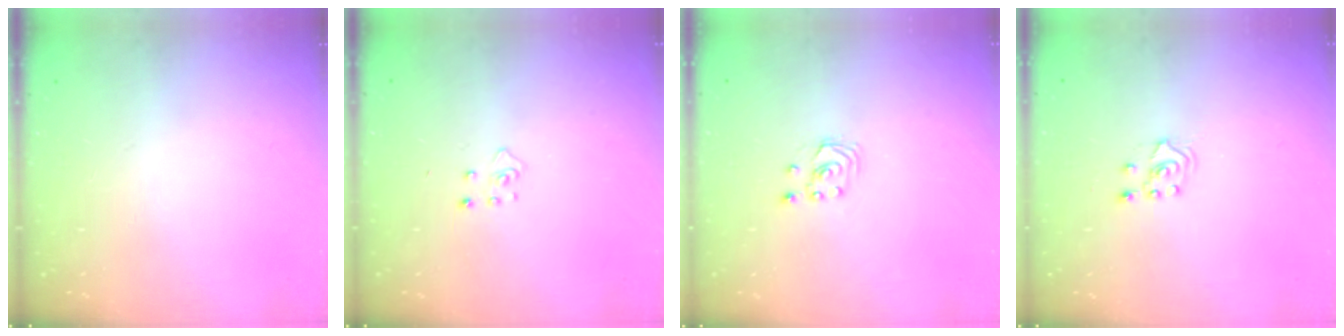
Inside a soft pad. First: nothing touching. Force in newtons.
{"total": 3.7, "press": 3.6, "slide": 0.3}
{"total": 1.8, "press": 1.8, "slide": 0.2}
{"total": 3.1, "press": 3.0, "slide": 0.8}